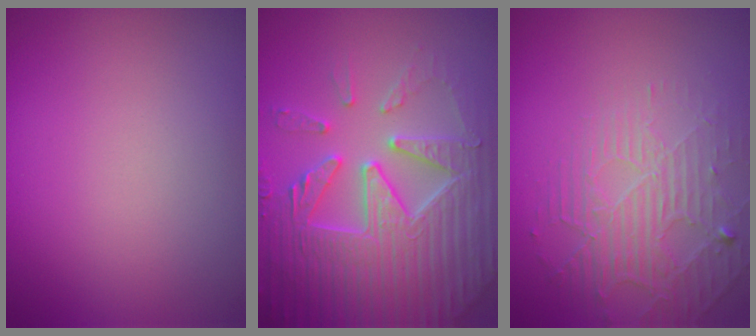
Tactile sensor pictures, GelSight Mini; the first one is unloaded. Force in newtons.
{"total": 7.7, "press": 7.5, "slide": 1.6}
{"total": 2.6, "press": 2.0, "slide": 1.7}